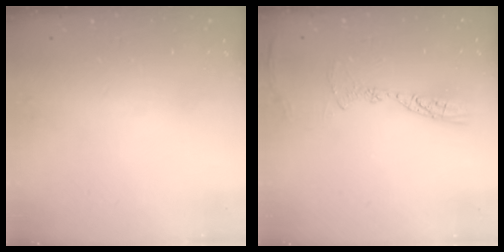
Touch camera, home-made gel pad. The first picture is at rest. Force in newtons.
{"total": 9.3, "press": 9.3, "slide": 0.9}